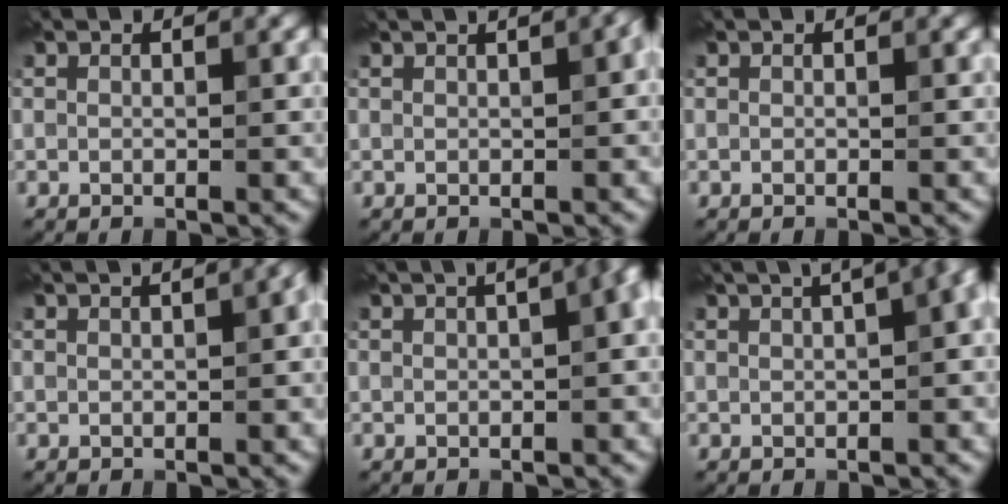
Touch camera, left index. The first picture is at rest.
{"total": 2.9, "force": [1.4, 0.8, 2.5], "torque": [-0.031, 0.012, 0.022]}
{"total": 0.0}
{"total": 3.3, "force": [1.5, 0.9, 2.7], "torque": [-0.034, 0.014, 0.025]}
{"total": 14.5, "force": [4.5, 7.5, 11.5], "torque": [-0.083, 0.069, 0.032]}
{"total": 17.5, "force": [6.8, 8.8, 13.4], "torque": [-0.103, 0.077, 0.067]}